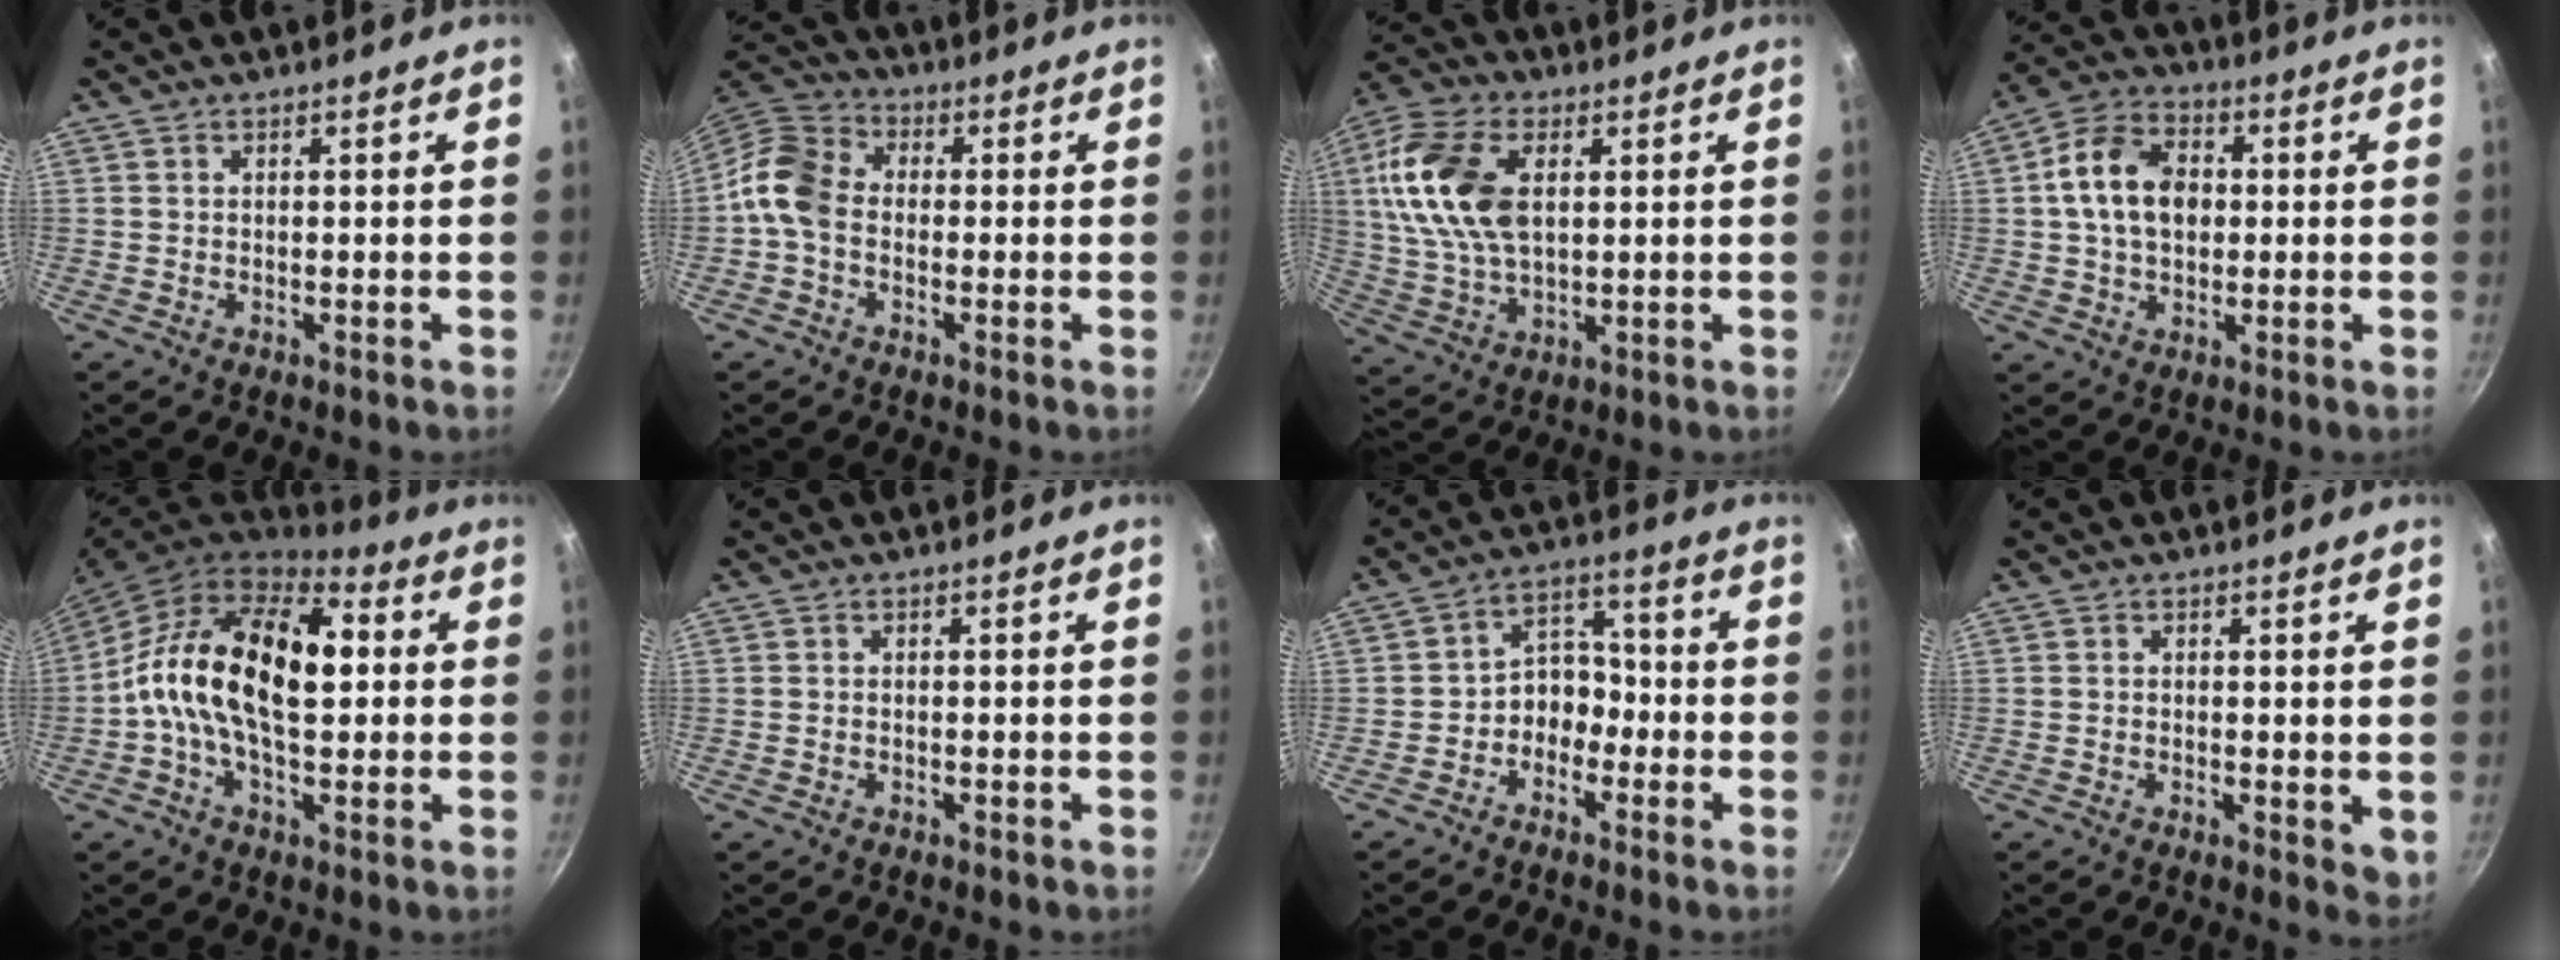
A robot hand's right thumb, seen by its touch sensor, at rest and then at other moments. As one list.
[{"total": 8.6, "force": [-1.4, 6.4, 5.5], "torque": [-0.094, 0.028, -0.051]}, {"total": 16.6, "force": [3.5, 10.0, 12.7], "torque": [-0.239, 0.000, 0.066]}, {"total": 12.2, "force": [1.1, 8.8, 8.5], "torque": [-0.129, 0.017, 0.007]}, {"total": 20.2, "force": [1.6, 11.4, 16.6], "torque": [-0.261, 0.024, 0.002]}, {"total": 0.0}, {"total": 6.4, "force": [-2.7, 4.9, 3.1], "torque": [-0.005, 0.047, -0.056]}, {"total": 3.2, "force": [0.2, 1.5, 2.8], "torque": [-0.035, -0.008, 0.003]}]